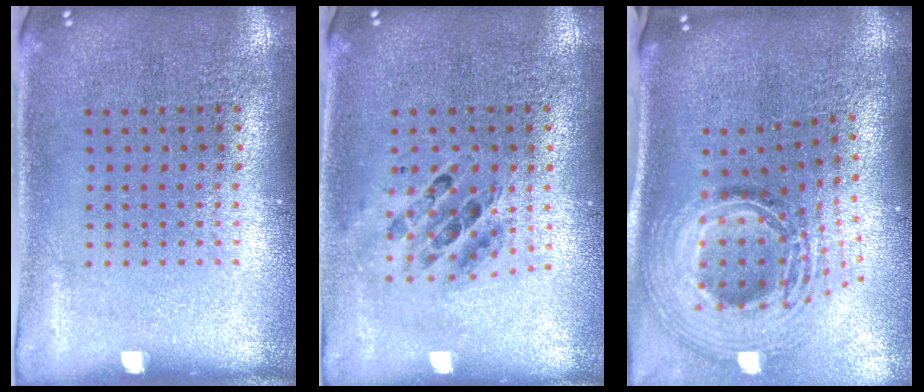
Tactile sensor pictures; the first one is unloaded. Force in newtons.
{"total": 0.7, "press": 0.6, "slide": 0.2}
{"total": 2.9, "press": 2.0, "slide": 2.1}